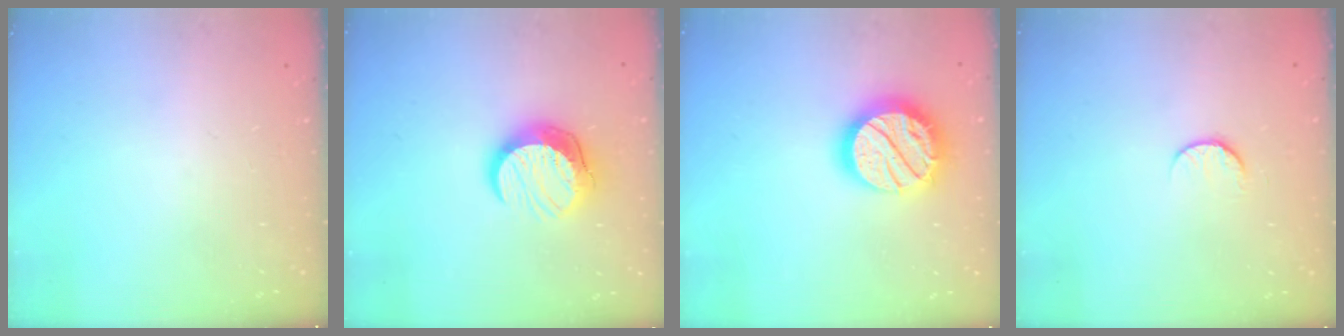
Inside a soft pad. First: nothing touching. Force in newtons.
{"total": 12.3, "press": 12.2, "slide": 0.9}
{"total": 20.6, "press": 20.6, "slide": 1.6}
{"total": 5.8, "press": 5.8, "slide": 0.6}